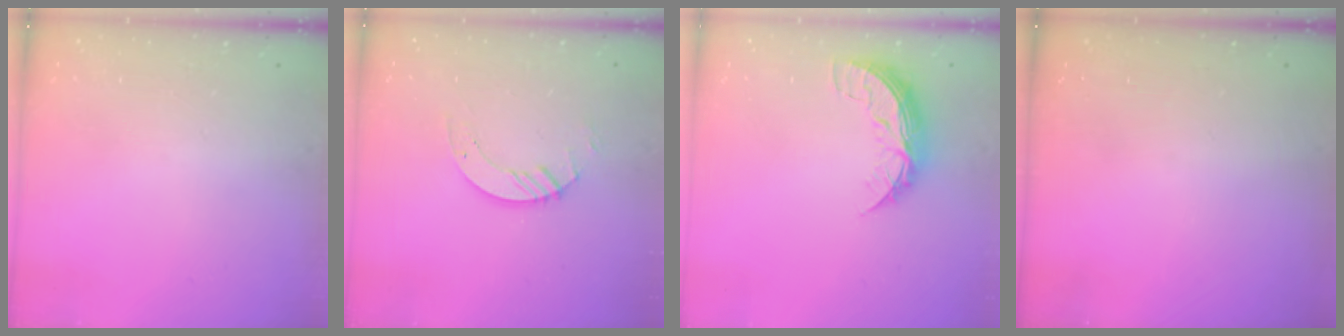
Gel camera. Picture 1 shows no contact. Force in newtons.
{"total": 4.0, "press": 4.0, "slide": 0.3}
{"total": 8.8, "press": 8.8, "slide": 0.2}
{"total": 0.0}